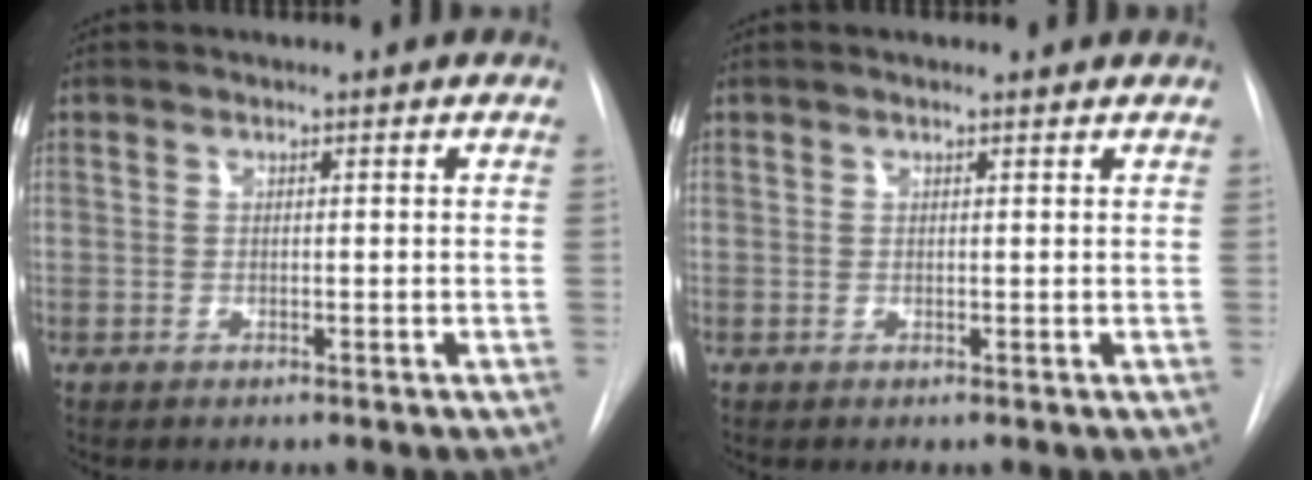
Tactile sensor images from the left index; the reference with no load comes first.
{"total": 1.7, "force": [1.5, 0.2, 0.6], "torque": [-0.012, 0.016, 0.019]}